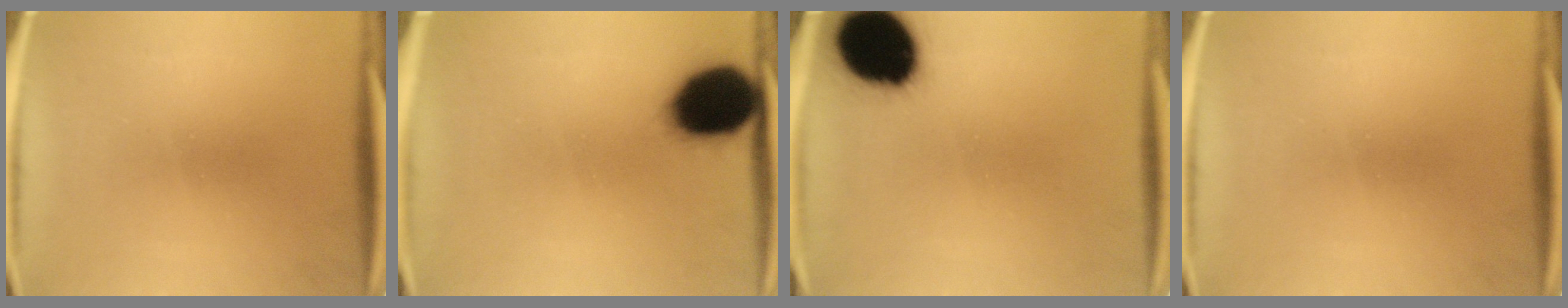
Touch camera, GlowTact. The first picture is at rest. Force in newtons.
{"total": 17.2}
{"total": 19.8}
{"total": 0.0}